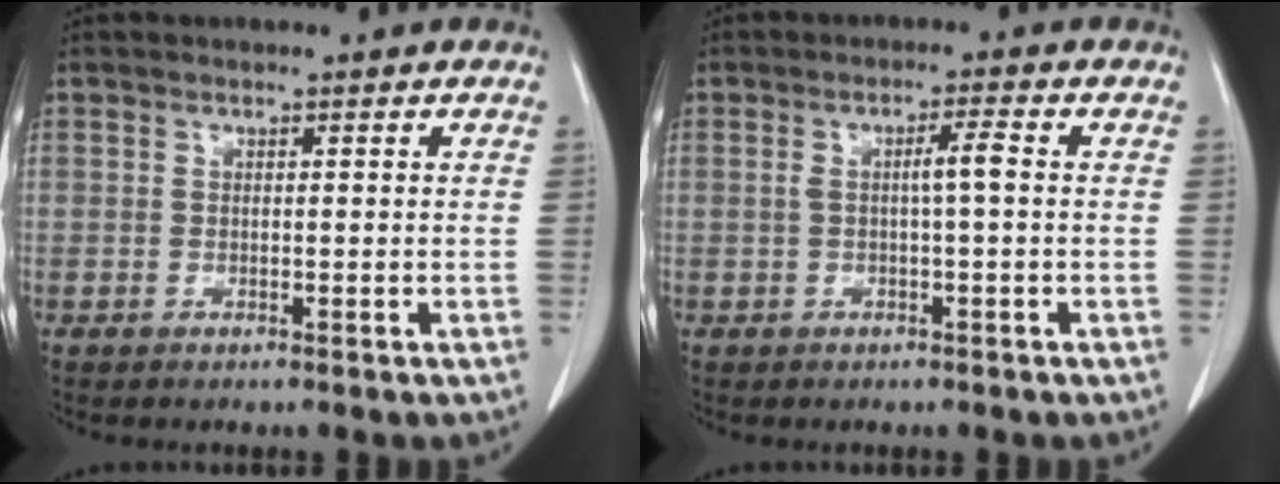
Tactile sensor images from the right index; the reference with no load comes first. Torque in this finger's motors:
{"motor_torque": [0.41, -0.08, 0.12, 0.06]}